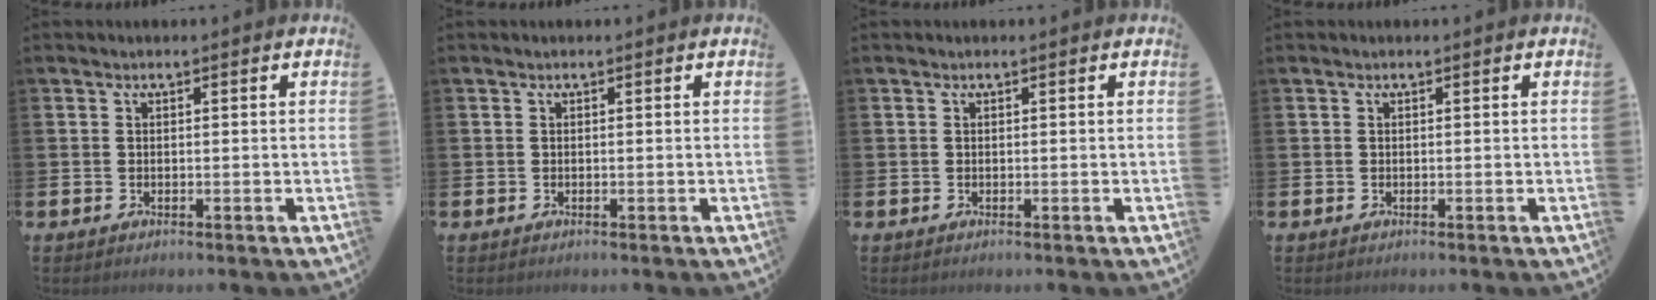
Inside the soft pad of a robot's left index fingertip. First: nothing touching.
{"total": 0.0}
{"total": 0.0}
{"total": 0.0}